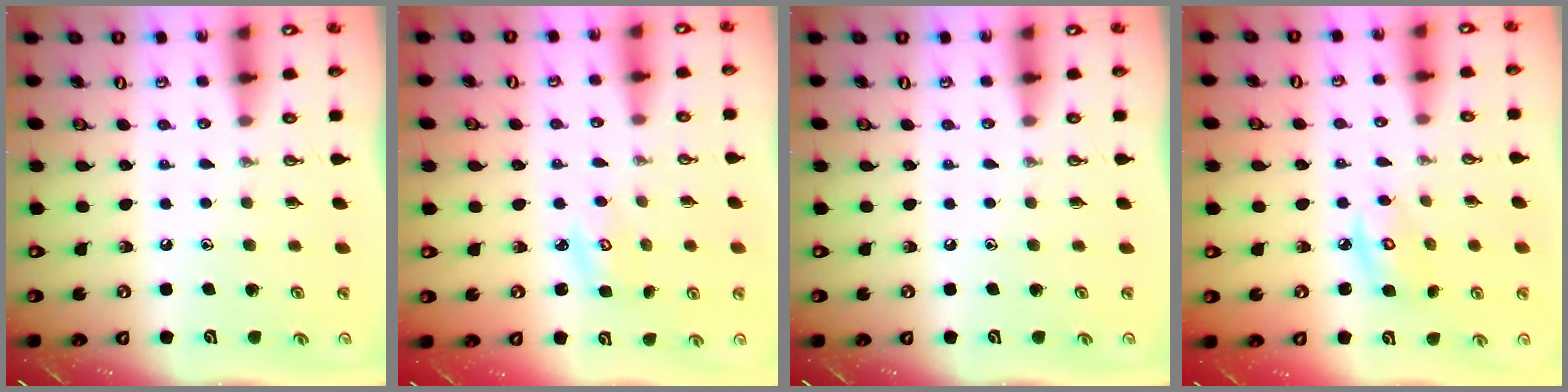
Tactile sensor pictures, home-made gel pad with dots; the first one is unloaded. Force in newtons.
{"total": 3.3, "press": 3.3, "slide": 0.5}
{"total": 0.0}
{"total": 5.4, "press": 5.4, "slide": 0.2}